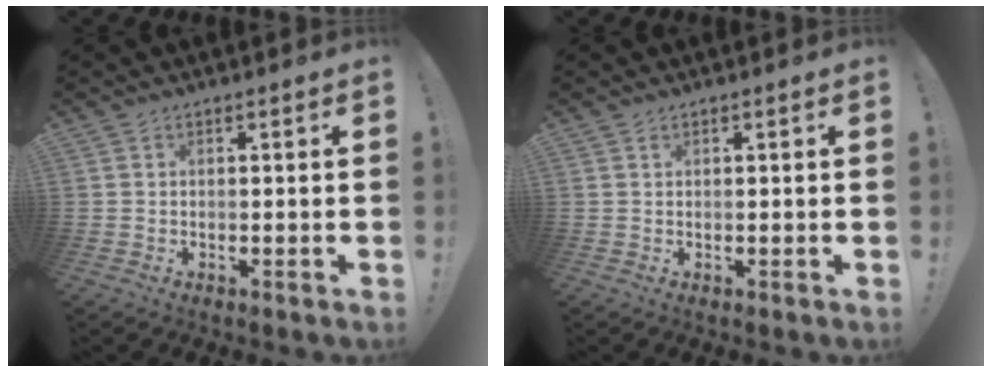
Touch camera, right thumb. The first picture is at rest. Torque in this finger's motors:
{"motor_torque": [0.02, 0.15, 0.28, -0.24, 0.01]}